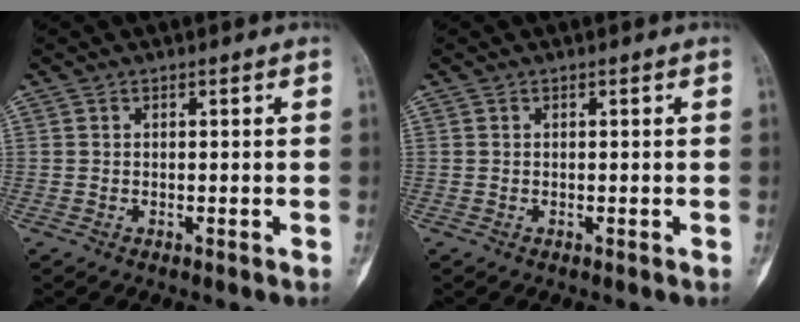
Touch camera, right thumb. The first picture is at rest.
{"total": 0.0}